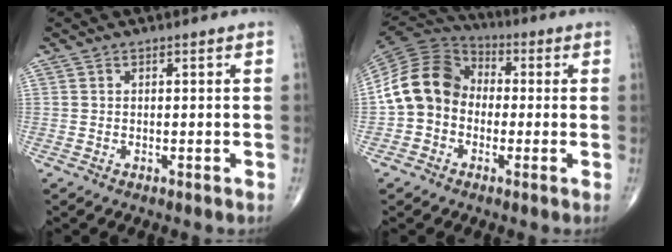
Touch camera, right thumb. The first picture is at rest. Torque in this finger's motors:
{"motor_torque": [1.97, 1.91, 0.82, -0.72, 0.10]}